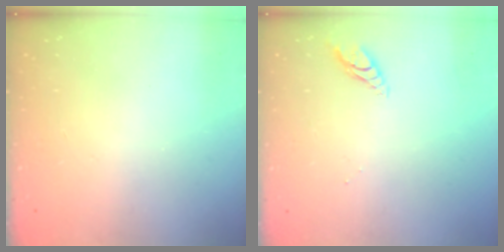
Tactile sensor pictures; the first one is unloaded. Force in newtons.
{"total": 5.0, "press": 5.0, "slide": 0.4}